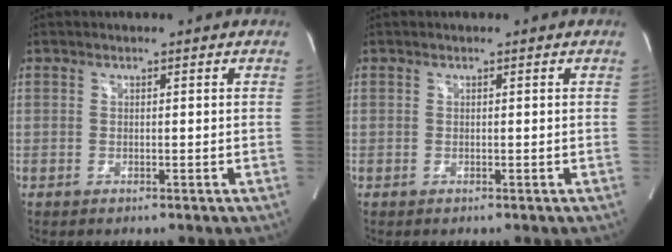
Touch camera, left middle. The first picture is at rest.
{"total": 0.0}